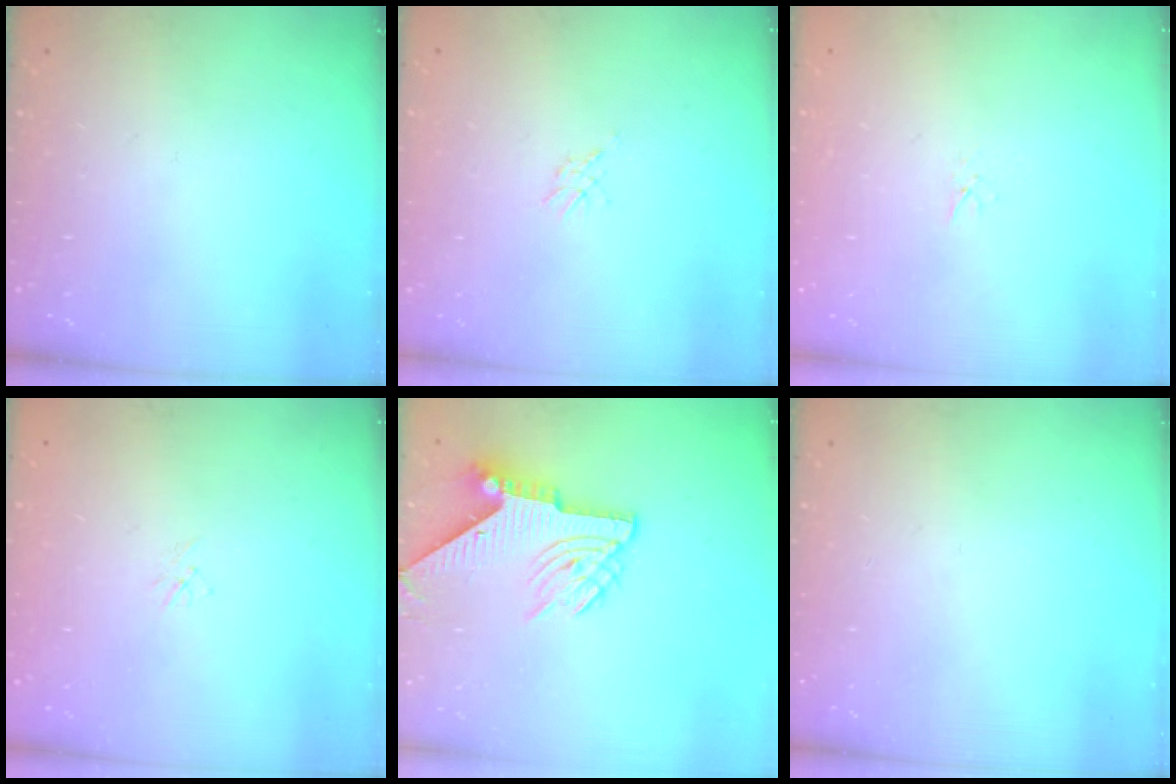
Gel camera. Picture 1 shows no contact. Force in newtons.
{"total": 2.1, "press": 2.1, "slide": 0.5}
{"total": 1.6, "press": 1.6, "slide": 0.2}
{"total": 1.1, "press": 1.0, "slide": 0.3}
{"total": 9.8, "press": 9.7, "slide": 0.7}
{"total": 0.0}